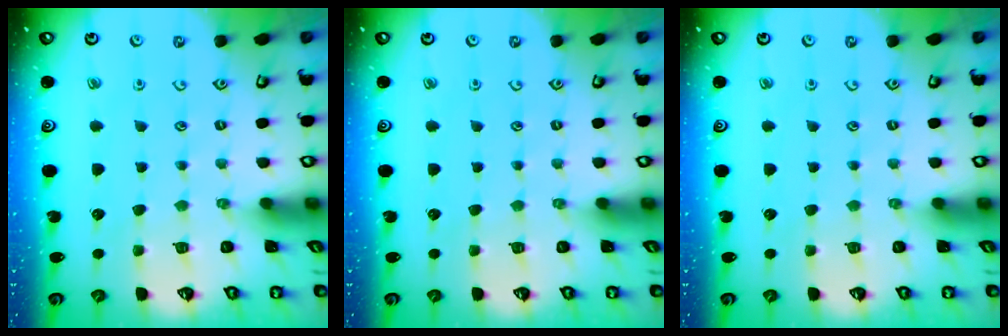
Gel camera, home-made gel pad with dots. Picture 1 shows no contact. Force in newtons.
{"total": 0.0}
{"total": 0.0}